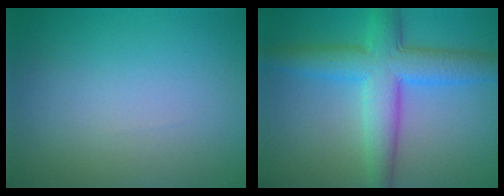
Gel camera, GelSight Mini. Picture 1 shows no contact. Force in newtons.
{"total": 6.9, "press": 6.9, "slide": 0.3}